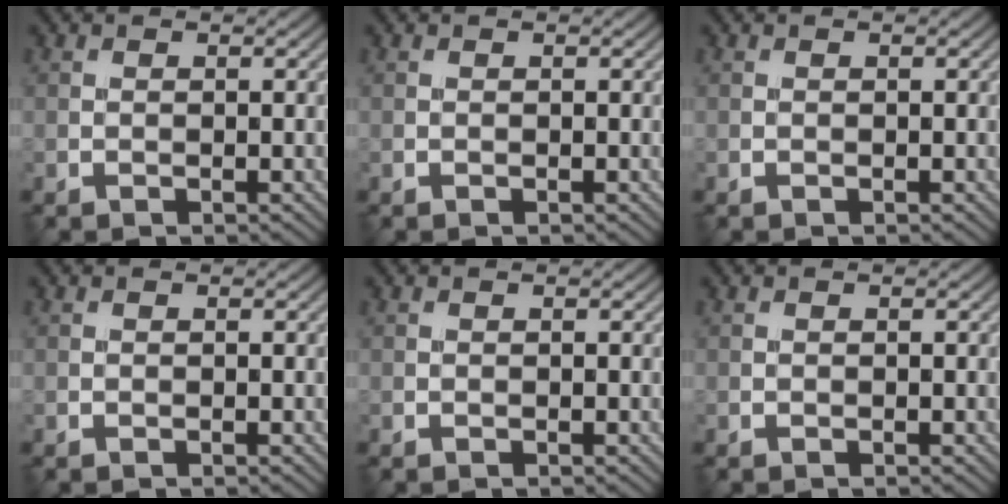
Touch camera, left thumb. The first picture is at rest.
{"total": 0.0}
{"total": 0.0}
{"total": 0.0}
{"total": 0.0}
{"total": 0.0}